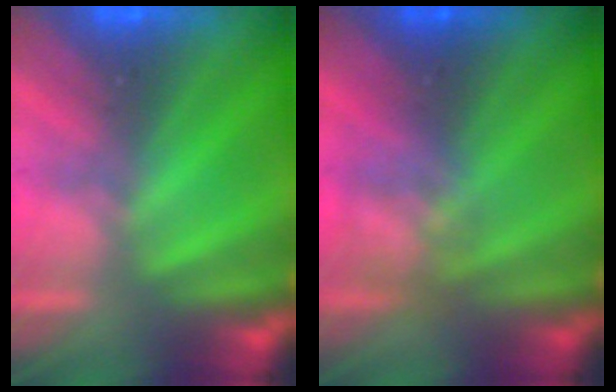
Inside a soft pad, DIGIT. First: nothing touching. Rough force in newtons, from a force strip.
{"total": 2.4}